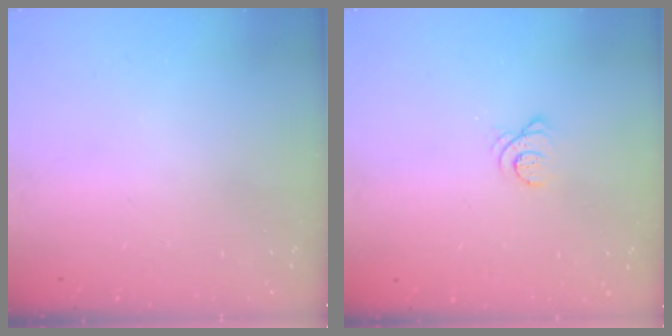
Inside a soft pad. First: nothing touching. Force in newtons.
{"total": 3.3, "press": 3.2, "slide": 0.4}